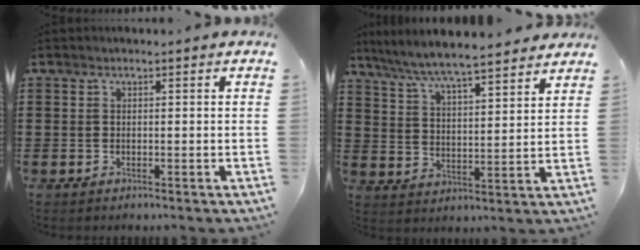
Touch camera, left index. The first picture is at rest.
{"total": 6.4, "force": [6.1, 0.0, 2.1], "torque": [-0.067, -0.036, 0.104]}